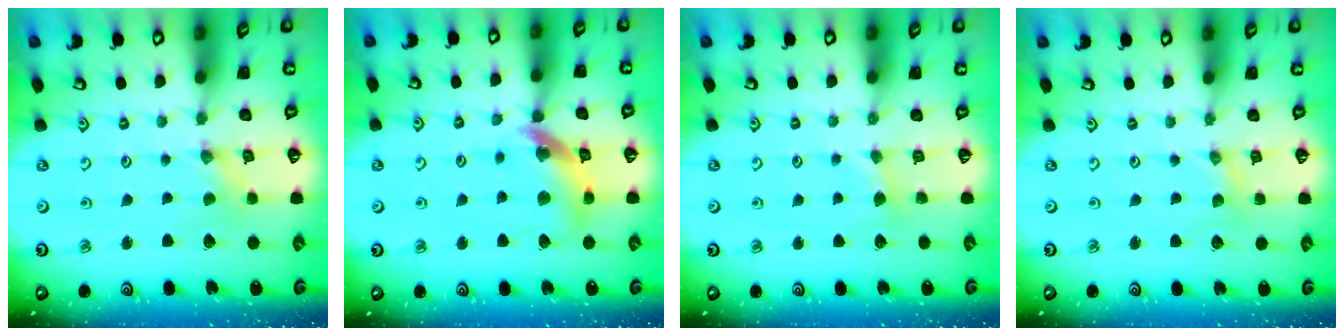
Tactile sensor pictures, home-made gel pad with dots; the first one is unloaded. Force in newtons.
{"total": 12.3, "press": 12.2, "slide": 1.3}
{"total": 2.9, "press": 2.9, "slide": 0.4}
{"total": 0.6, "press": 0.6, "slide": 0.2}